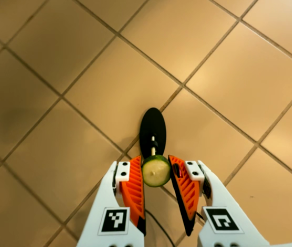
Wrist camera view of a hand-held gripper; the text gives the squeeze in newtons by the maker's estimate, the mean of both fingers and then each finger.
{"total": 6.5, "left": 5.9, "right": 7.1}